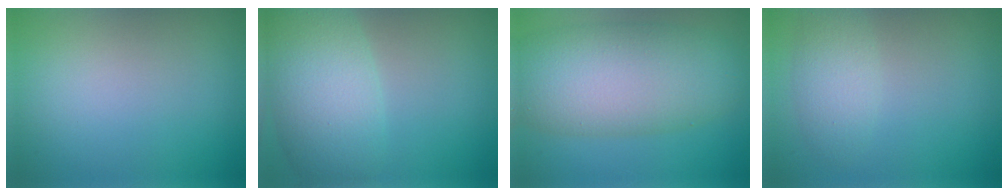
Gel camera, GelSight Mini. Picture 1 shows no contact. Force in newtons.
{"total": 6.8, "press": 6.8, "slide": 0.4}
{"total": 10.1, "press": 10.1, "slide": 0.3}
{"total": 2.5, "press": 2.5, "slide": 0.1}